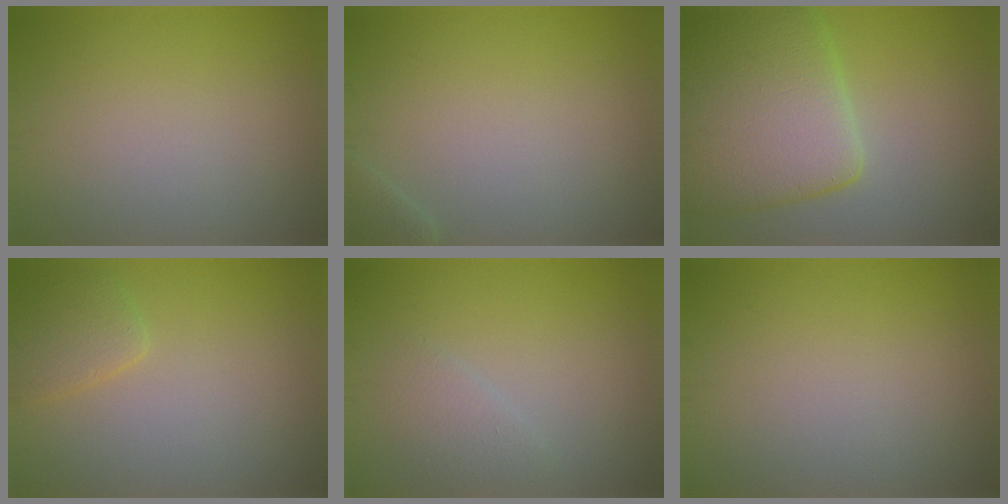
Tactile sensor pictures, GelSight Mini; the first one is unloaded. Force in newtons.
{"total": 1.1, "press": 1.1, "slide": 0.1}
{"total": 10.3, "press": 10.2, "slide": 0.5}
{"total": 2.1, "press": 2.1, "slide": 0.2}
{"total": 1.5, "press": 1.5, "slide": 0.1}
{"total": 0.0}